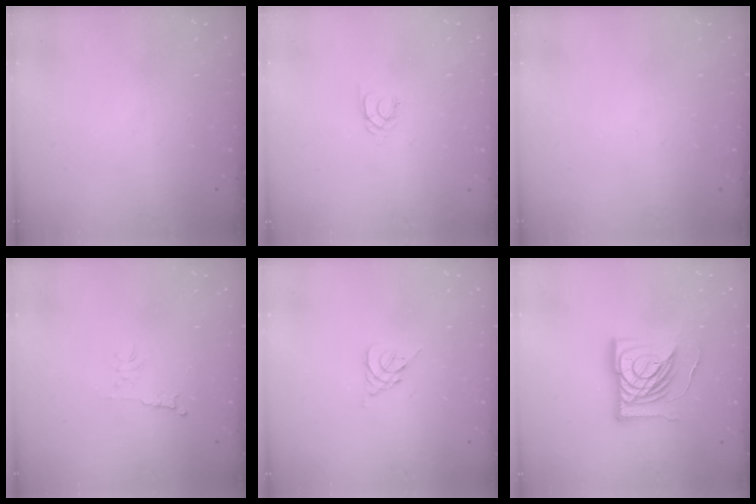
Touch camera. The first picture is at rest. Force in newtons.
{"total": 1.3, "press": 1.2, "slide": 0.3}
{"total": 0.0}
{"total": 3.9, "press": 3.8, "slide": 0.5}
{"total": 2.6, "press": 2.5, "slide": 0.7}
{"total": 17.5, "press": 17.4, "slide": 2.2}